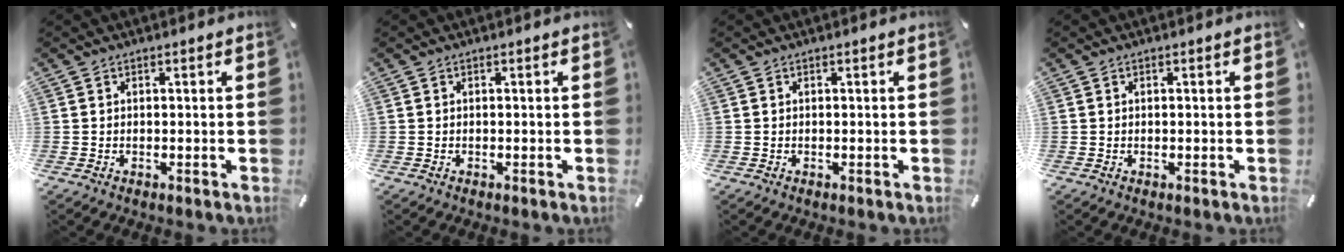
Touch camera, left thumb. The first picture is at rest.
{"total": 0.0}
{"total": 0.0}
{"total": 0.5, "force": [0.0, 0.2, 0.5], "torque": [-0.009, 0.000, -0.001]}